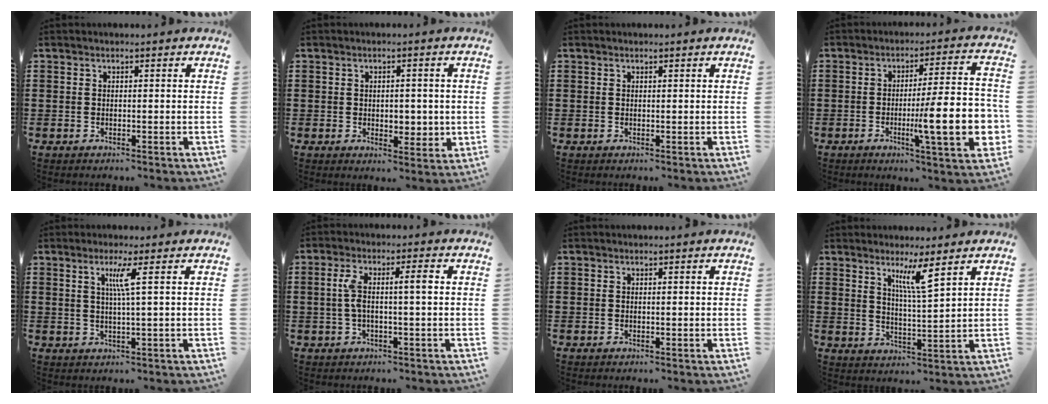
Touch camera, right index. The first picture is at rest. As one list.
[{"total": 3.6, "force": [0.0, 2.2, 2.8], "torque": [-0.044, 0.003, -0.006]}, {"total": 0.0}, {"total": 14.8, "force": [-3.2, 2.6, 14.2], "torque": [-0.219, -0.012, -0.054]}, {"total": 3.7, "force": [1.1, -0.5, 3.5], "torque": [-0.070, -0.005, 0.014]}, {"total": 4.9, "force": [0.3, 0.9, 4.8], "torque": [-0.097, 0.004, -0.003]}, {"total": 0.0}, {"total": 5.4, "force": [3.5, 0.1, 4.2], "torque": [-0.085, -0.004, 0.057]}]